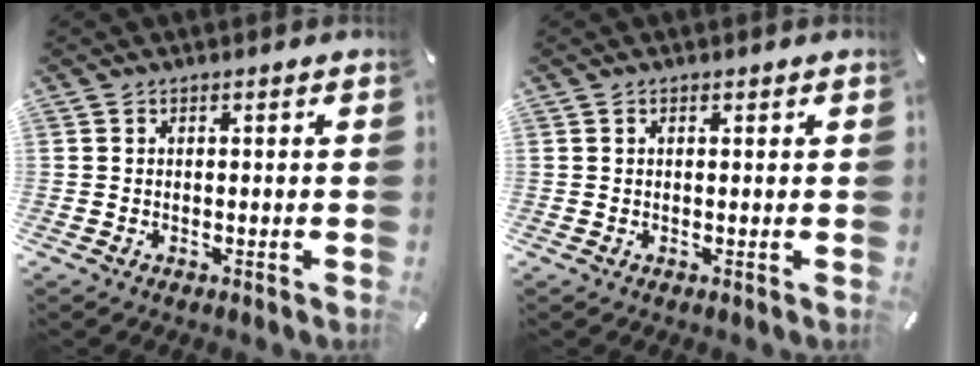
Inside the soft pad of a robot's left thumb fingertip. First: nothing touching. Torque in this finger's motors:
{"motor_torque": [-0.04, -0.28, -0.30, 0.08, -0.02]}